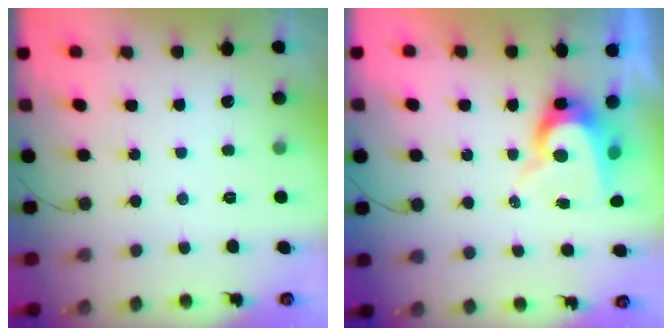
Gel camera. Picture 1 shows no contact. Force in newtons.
{"total": 7.7, "press": 7.7, "slide": 0.7}